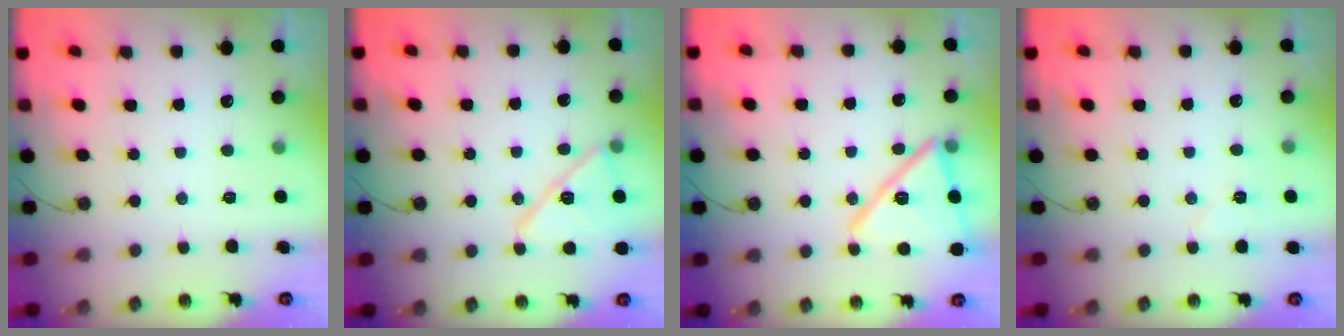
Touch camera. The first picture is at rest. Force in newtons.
{"total": 13.7, "press": 13.7, "slide": 0.3}
{"total": 19.2, "press": 19.2, "slide": 0.5}
{"total": 4.4, "press": 4.2, "slide": 1.4}